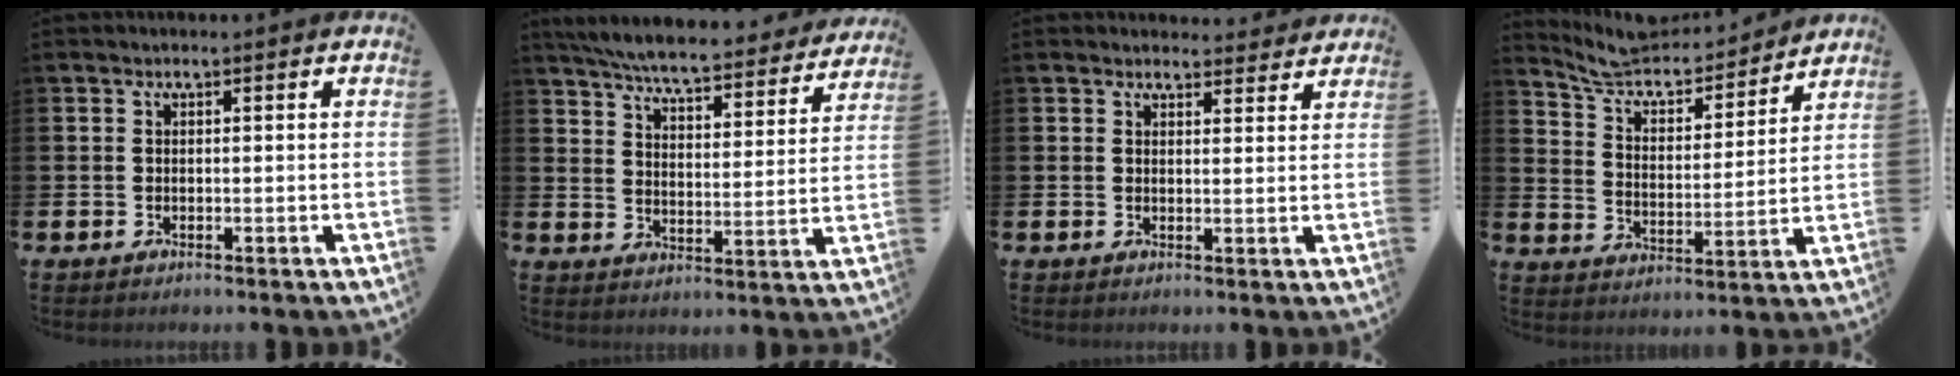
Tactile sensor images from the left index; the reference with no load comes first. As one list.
[{"total": 7.2, "force": [6.8, 0.5, 2.4], "torque": [-0.068, -0.048, 0.114]}, {"total": 2.7, "force": [2.6, 0.7, -0.1], "torque": [0.019, -0.021, 0.043]}, {"total": 7.6, "force": [7.1, 2.1, 1.7], "torque": [-0.076, -0.055, 0.121]}]